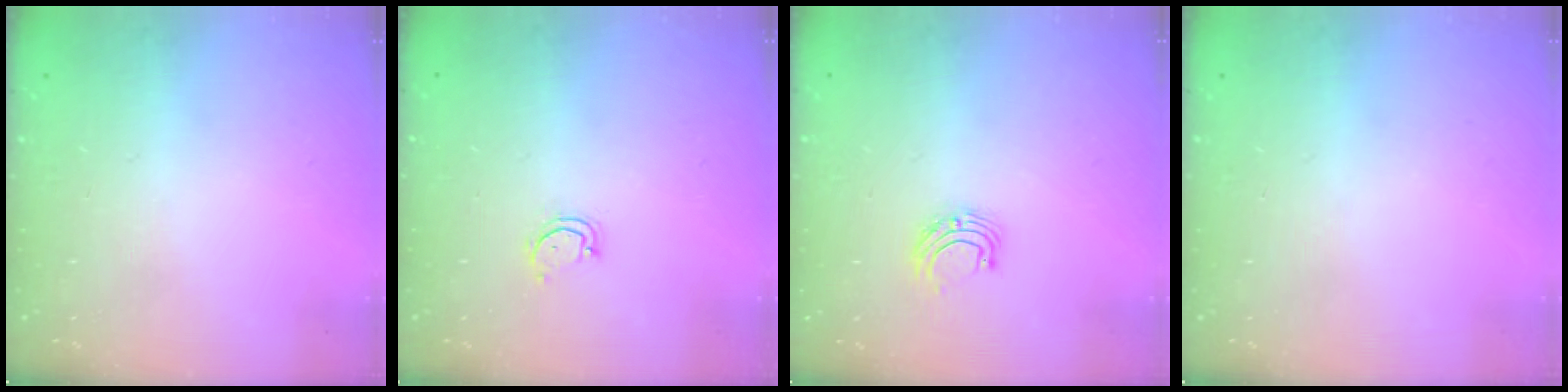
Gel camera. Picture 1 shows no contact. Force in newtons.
{"total": 2.9, "press": 2.9, "slide": 0.3}
{"total": 5.9, "press": 5.9, "slide": 0.5}
{"total": 0.0}